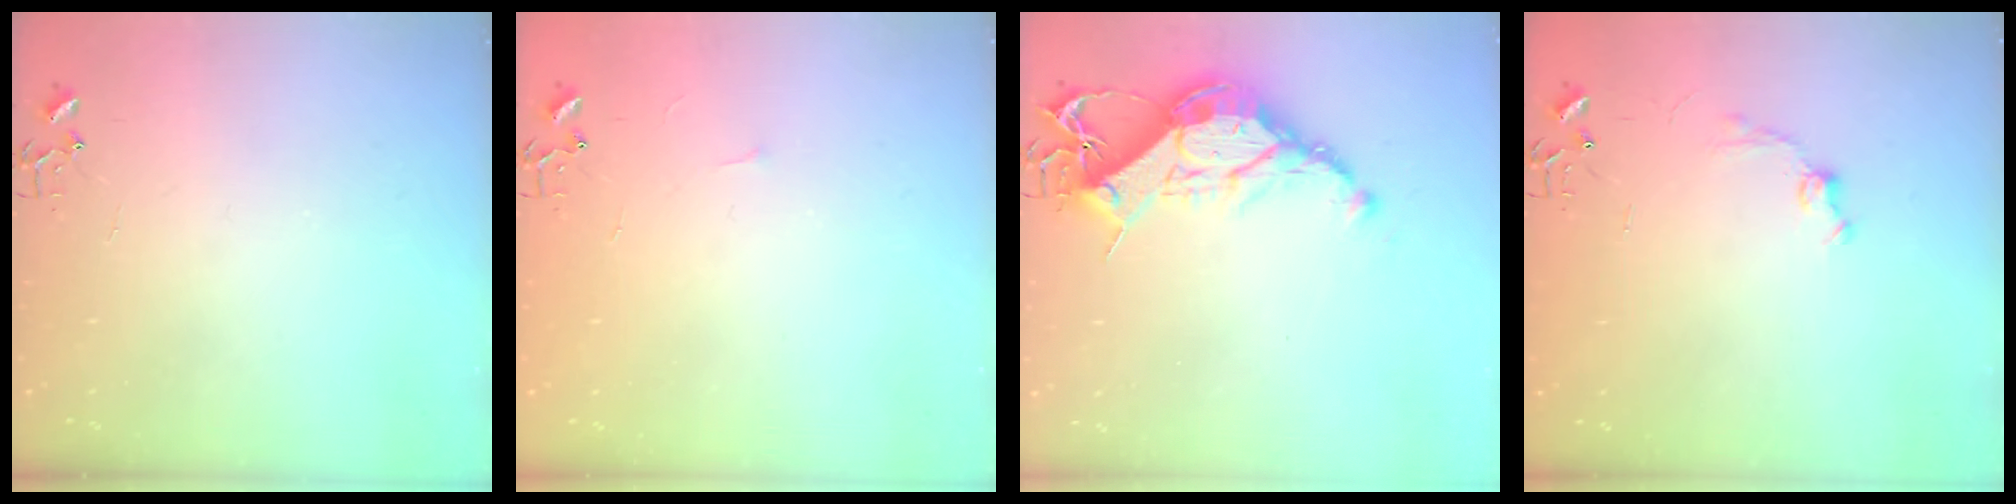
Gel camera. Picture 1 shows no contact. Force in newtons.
{"total": 2.7, "press": 2.6, "slide": 0.4}
{"total": 15.5, "press": 15.5, "slide": 1.4}
{"total": 7.0, "press": 7.0, "slide": 0.9}